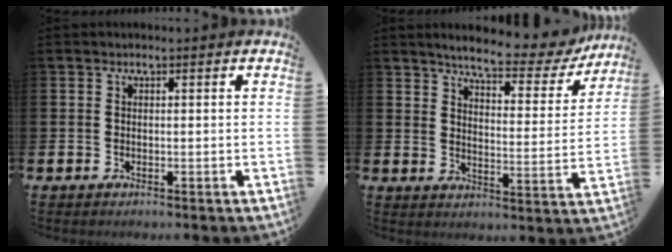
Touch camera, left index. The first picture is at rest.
{"total": 6.2, "force": [5.6, 1.2, 2.4], "torque": [-0.053, -0.043, 0.088]}